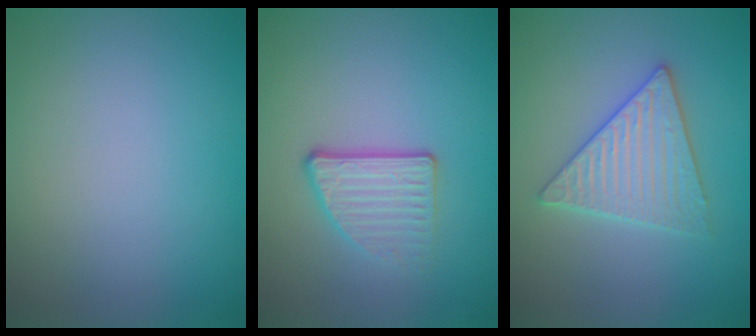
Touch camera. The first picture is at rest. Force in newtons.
{"total": 3.0, "press": 2.3, "slide": 1.9}
{"total": 3.7, "press": 3.7, "slide": 0.4}